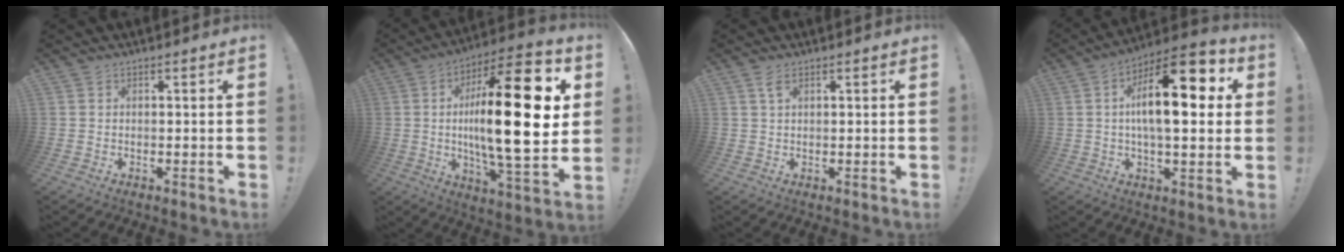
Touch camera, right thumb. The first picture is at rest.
{"total": 27.4, "force": [2.6, 8.1, 26.1], "torque": [-0.438, -0.011, 0.032]}
{"total": 2.5, "force": [1.2, 1.1, 1.8], "torque": [-0.039, 0.002, 0.022]}
{"total": 18.7, "force": [3.4, 7.1, 16.9], "torque": [-0.274, -0.009, 0.042]}